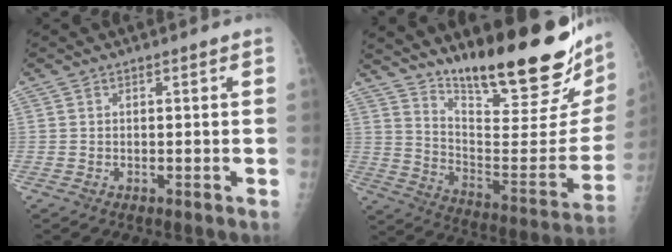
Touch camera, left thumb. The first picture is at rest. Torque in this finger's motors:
{"motor_torque": [0.39, 0.29, 1.39, -1.38, 0.29]}